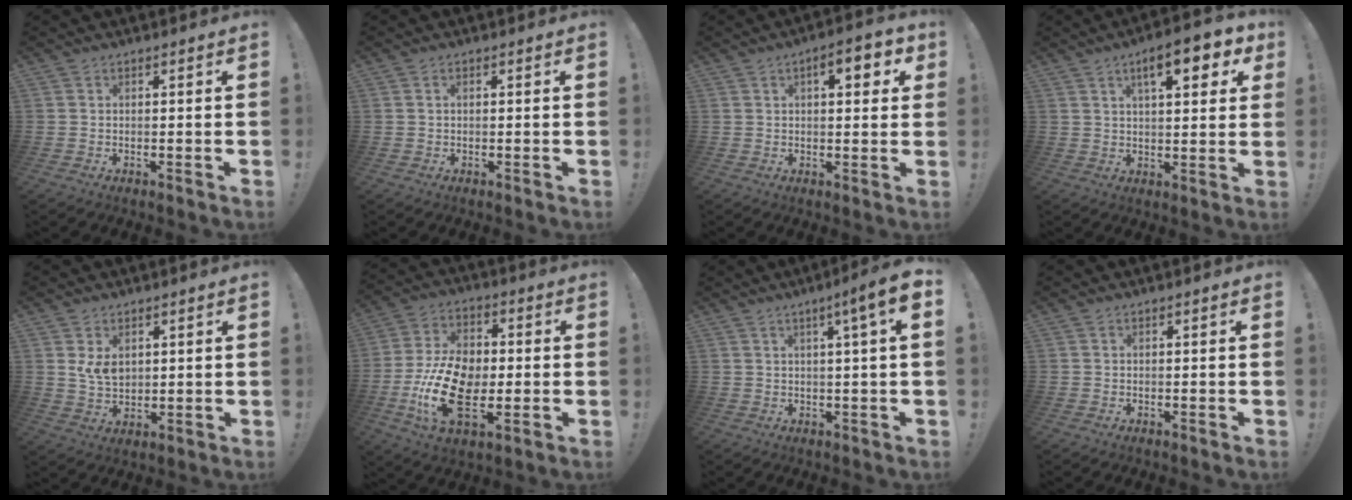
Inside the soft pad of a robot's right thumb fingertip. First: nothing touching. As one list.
[{"total": 0.6, "force": [0.1, 0.3, 0.4], "torque": [-0.011, 0.002, 0.001]}, {"total": 7.7, "force": [3.0, 2.8, 6.5], "torque": [-0.070, -0.009, 0.040]}, {"total": 11.5, "force": [5.3, 3.7, 9.5], "torque": [-0.128, -0.017, 0.080]}, {"total": 6.3, "force": [2.4, 4.3, 3.9], "torque": [-0.054, -0.014, 0.047]}, {"total": 19.4, "force": [-4.5, 11.6, 14.9], "torque": [-0.299, 0.019, -0.074]}, {"total": 7.4, "force": [2.6, -0.4, 6.9], "torque": [-0.097, -0.017, 0.035]}, {"total": 0.0}]